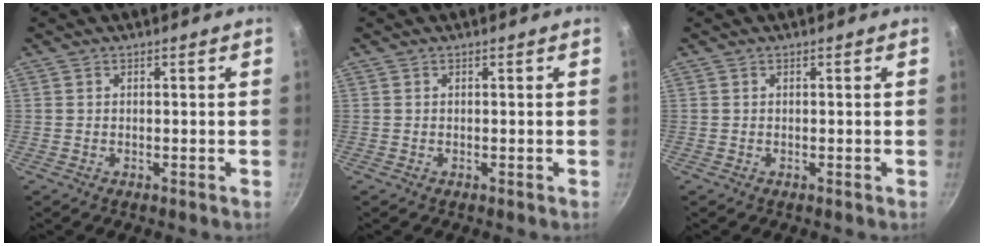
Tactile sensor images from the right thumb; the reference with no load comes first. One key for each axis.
{"total": 0.0}
{"total": 0.0}